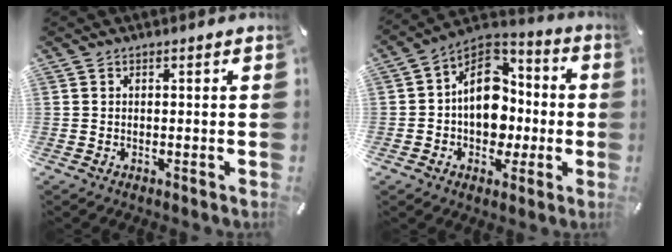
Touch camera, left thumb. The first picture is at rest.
{"total": 14.0, "force": [-0.7, 11.5, 7.9], "torque": [-0.120, 0.006, -0.009]}